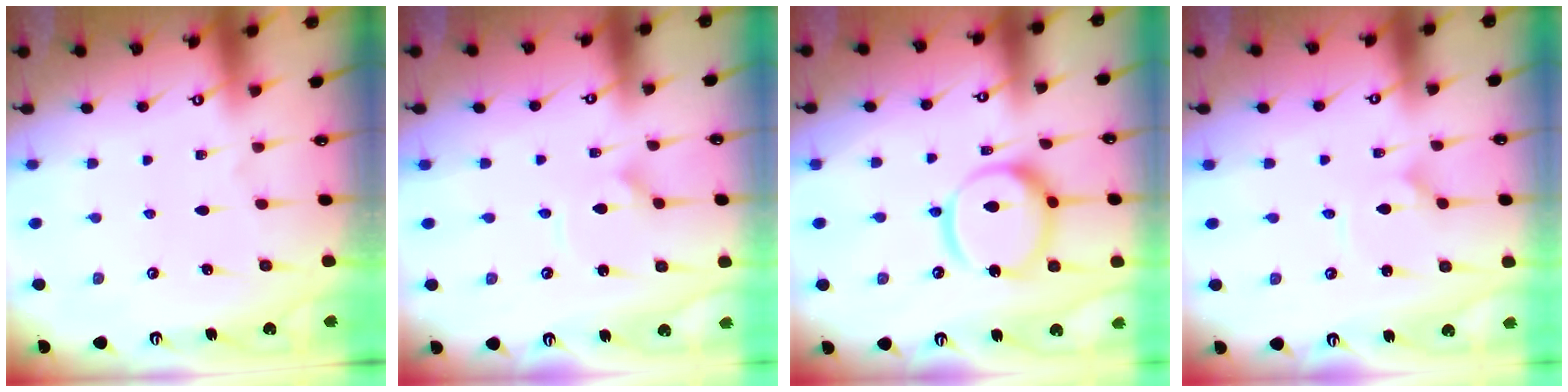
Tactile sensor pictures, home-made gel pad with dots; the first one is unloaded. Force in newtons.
{"total": 2.9, "press": 2.9, "slide": 0.2}
{"total": 15.8, "press": 15.7, "slide": 1.4}
{"total": 1.6, "press": 1.6, "slide": 0.1}